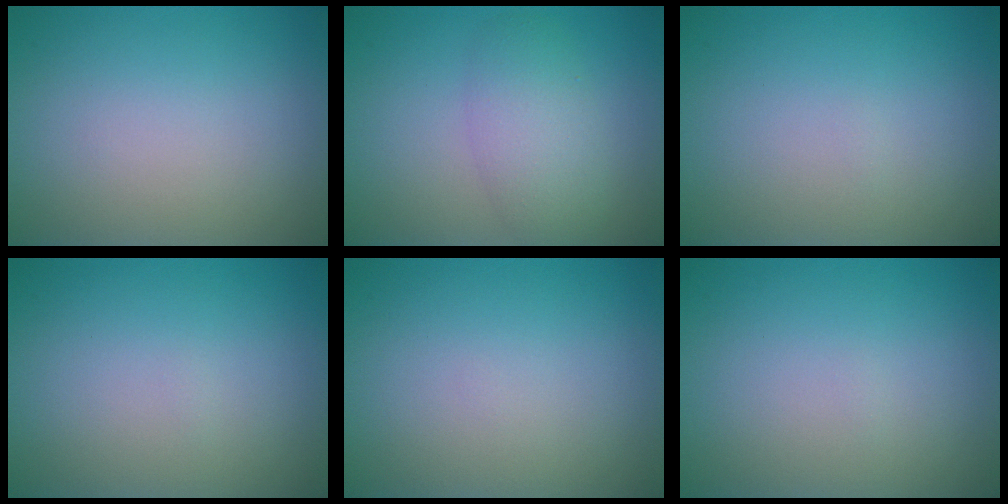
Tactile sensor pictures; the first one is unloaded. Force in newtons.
{"total": 3.8, "press": 3.8, "slide": 0.1}
{"total": 0.0}
{"total": 0.0}
{"total": 0.0}
{"total": 0.0}